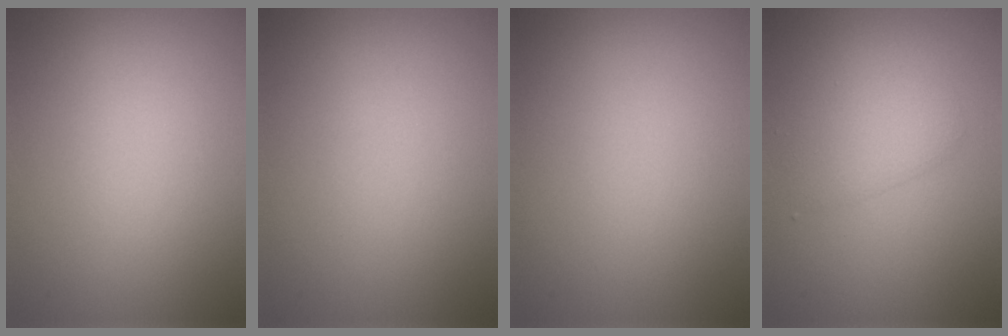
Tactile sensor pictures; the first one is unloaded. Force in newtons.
{"total": 0.0}
{"total": 0.0}
{"total": 2.5, "press": 2.5, "slide": 0.0}